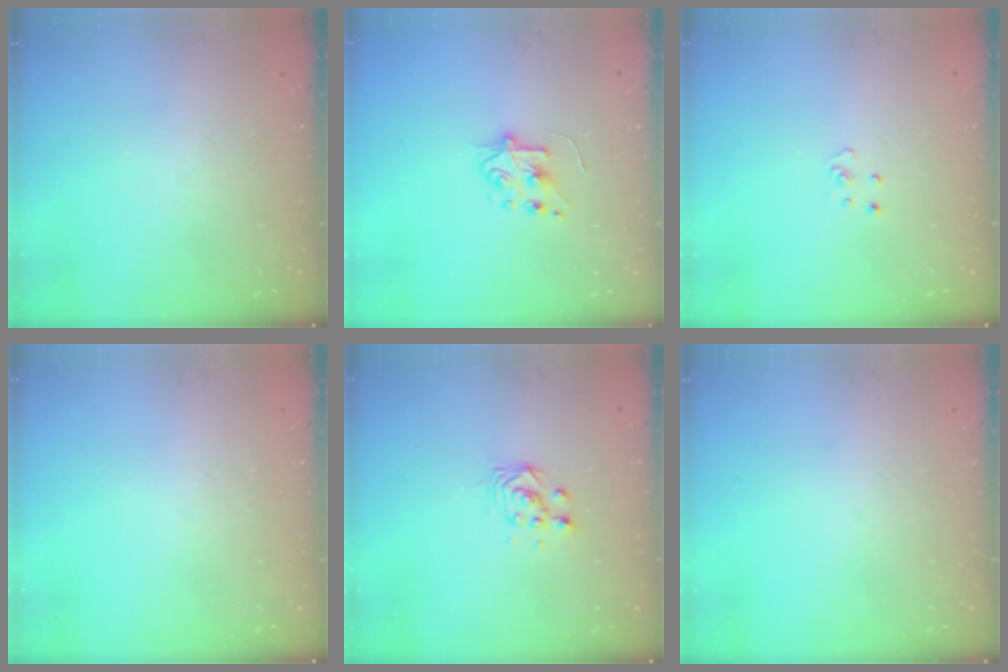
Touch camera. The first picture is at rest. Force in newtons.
{"total": 5.8, "press": 5.8, "slide": 0.6}
{"total": 3.0, "press": 3.0, "slide": 0.3}
{"total": 0.0}
{"total": 3.0, "press": 3.0, "slide": 0.0}
{"total": 0.0}